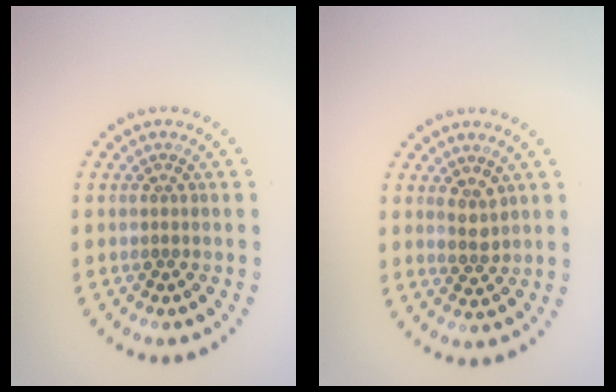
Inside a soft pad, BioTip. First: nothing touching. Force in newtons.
{"total": 1.6, "press": 1.5, "slide": 0.7}